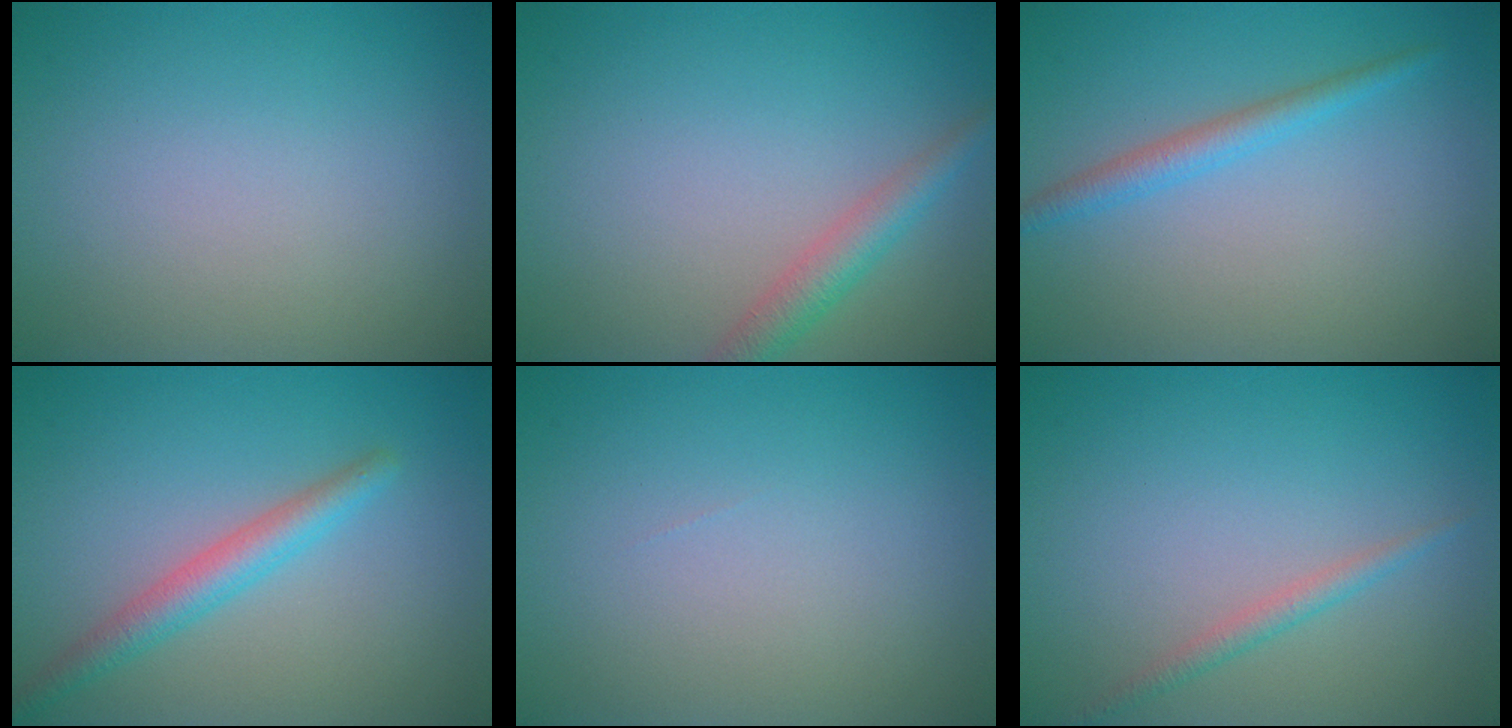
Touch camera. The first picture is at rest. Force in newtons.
{"total": 2.7, "press": 2.7, "slide": 0.1}
{"total": 2.0, "press": 2.0, "slide": 0.1}
{"total": 2.9, "press": 2.9, "slide": 0.1}
{"total": 0.0}
{"total": 1.4, "press": 1.4, "slide": 0.0}